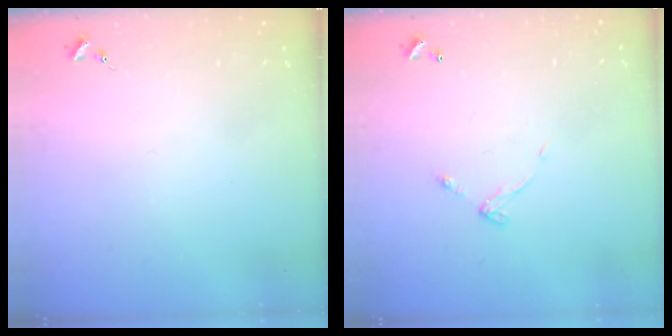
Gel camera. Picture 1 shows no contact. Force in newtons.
{"total": 5.7, "press": 5.7, "slide": 0.5}